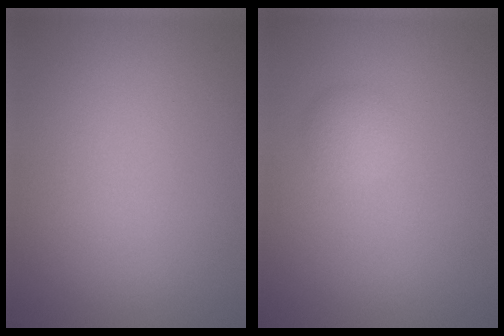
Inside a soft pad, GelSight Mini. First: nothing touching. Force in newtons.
{"total": 1.4, "press": 1.4, "slide": 0.1}